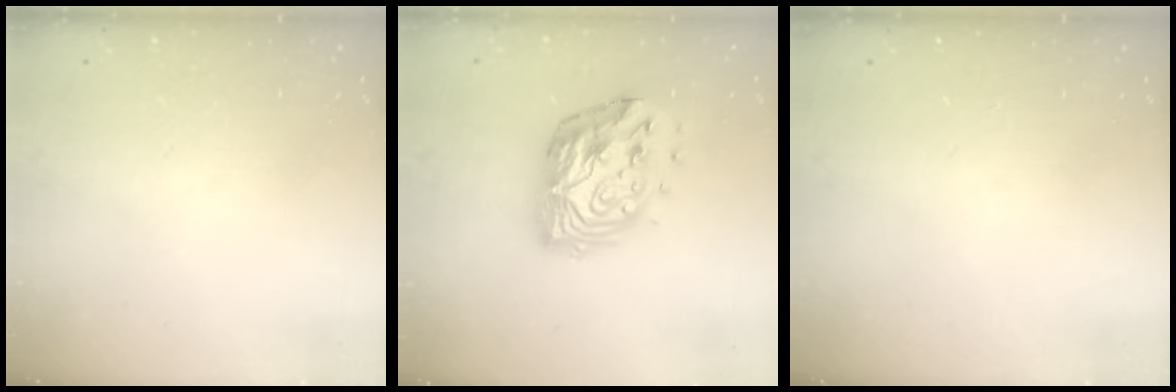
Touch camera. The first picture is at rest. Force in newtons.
{"total": 15.0, "press": 15.0, "slide": 1.5}
{"total": 0.0}